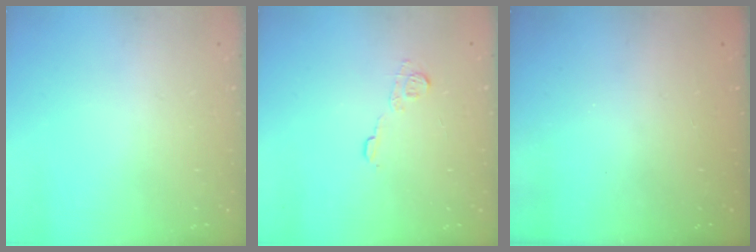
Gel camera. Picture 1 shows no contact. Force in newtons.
{"total": 7.3, "press": 7.3, "slide": 0.5}
{"total": 2.3, "press": 2.2, "slide": 0.8}